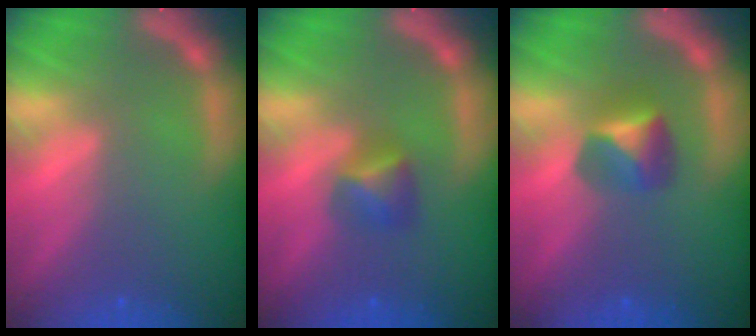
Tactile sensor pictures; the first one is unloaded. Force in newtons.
{"total": 2.4}
{"total": 2.9}